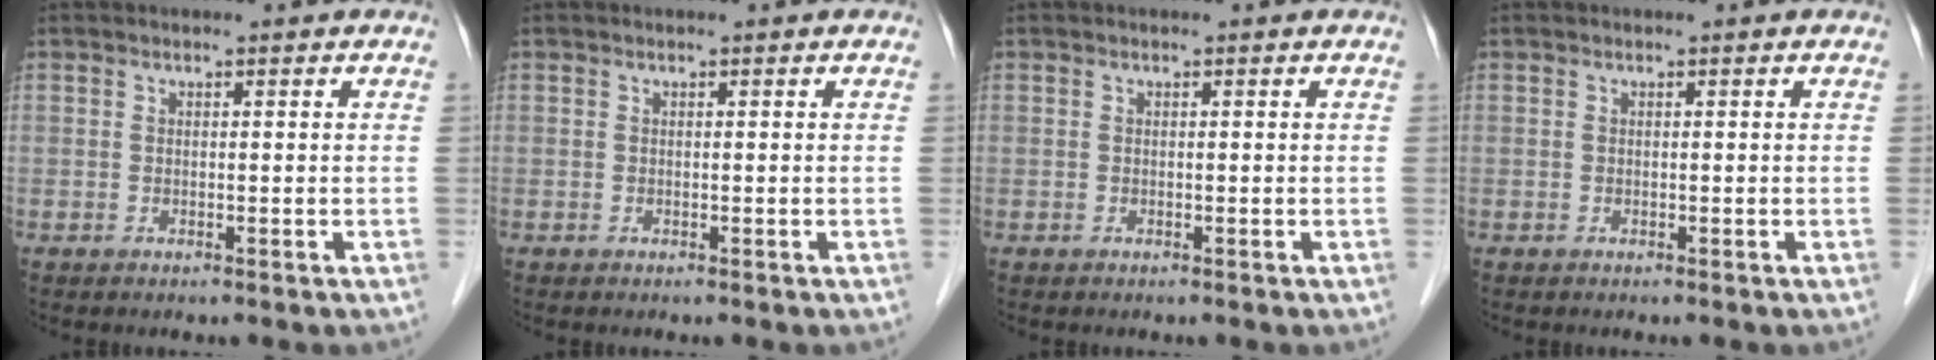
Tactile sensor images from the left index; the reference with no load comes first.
{"total": 0.0}
{"total": 0.0}
{"total": 0.0}